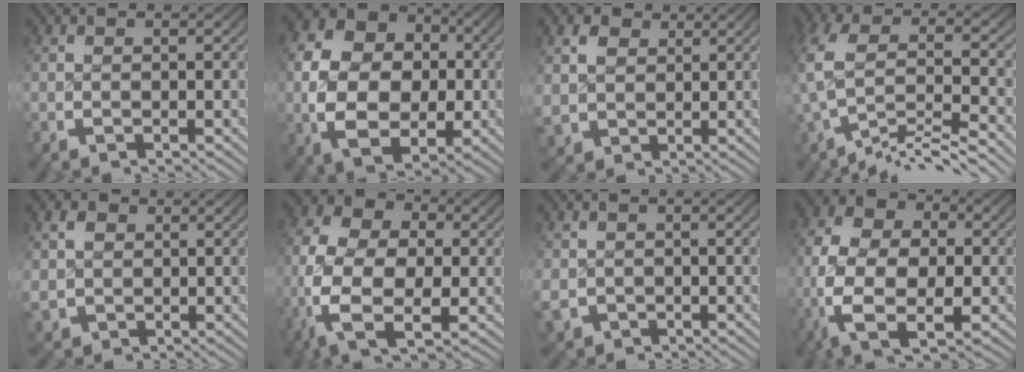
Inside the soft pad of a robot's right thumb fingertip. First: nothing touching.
{"total": 15.4, "force": [0.4, 11.6, 10.1], "torque": [-0.210, -0.025, 0.013]}
{"total": 4.4, "force": [1.6, 3.8, 1.7], "torque": [-0.039, -0.015, 0.039]}
{"total": 9.4, "force": [-2.6, 5.6, 7.0], "torque": [-0.171, -0.029, -0.027]}
{"total": 3.6, "force": [1.0, 3.2, 1.3], "torque": [-0.030, -0.013, 0.029]}
{"total": 12.4, "force": [-1.6, 8.5, 8.8], "torque": [-0.207, -0.046, -0.013]}
{"total": 2.9, "force": [-0.8, 2.7, 0.8], "torque": [-0.027, -0.021, -0.001]}
{"total": 11.3, "force": [-1.7, 7.7, 8.1], "torque": [-0.192, -0.043, -0.014]}